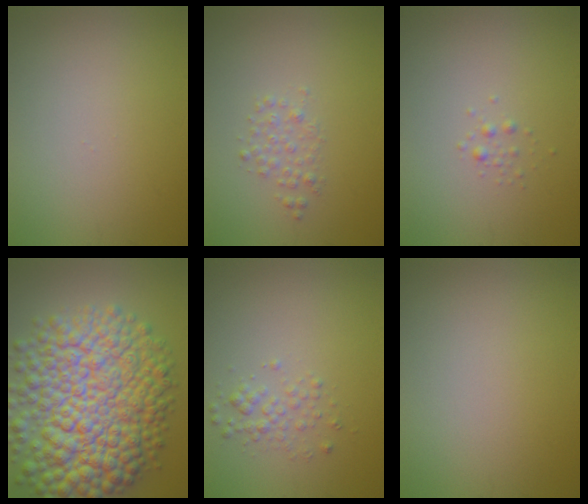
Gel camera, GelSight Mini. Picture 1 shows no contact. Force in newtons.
{"total": 1.4, "press": 1.4, "slide": 0.0}
{"total": 0.7, "press": 0.7, "slide": 0.0}
{"total": 13.4, "press": 13.4, "slide": 0.2}
{"total": 1.5, "press": 1.5, "slide": 0.1}
{"total": 0.0}